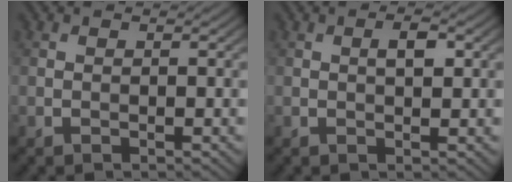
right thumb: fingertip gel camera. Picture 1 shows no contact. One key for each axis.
{"total": 2.1, "fx": 0.4, "fy": 0.8, "fz": 1.9, "tx": -0.030, "ty": 0.002, "tz": 0.005}